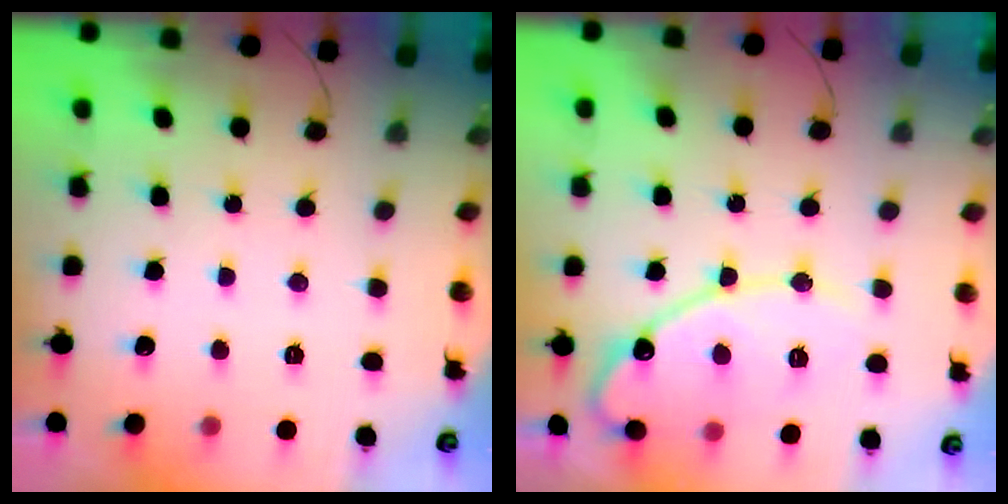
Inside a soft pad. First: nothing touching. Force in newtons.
{"total": 15.4, "press": 15.4, "slide": 1.3}